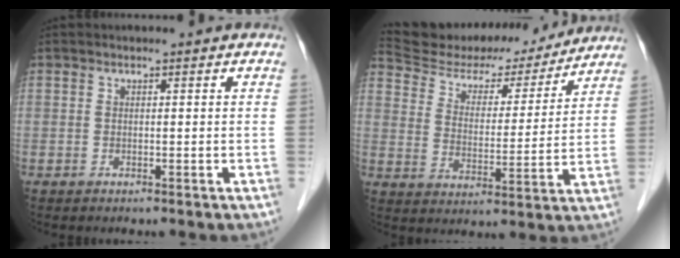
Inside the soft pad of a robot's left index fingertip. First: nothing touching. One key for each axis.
{"total": 19.4, "fx": 18.1, "fy": 5.1, "fz": 4.7, "tx": -0.080, "ty": 0.012, "tz": 0.265}